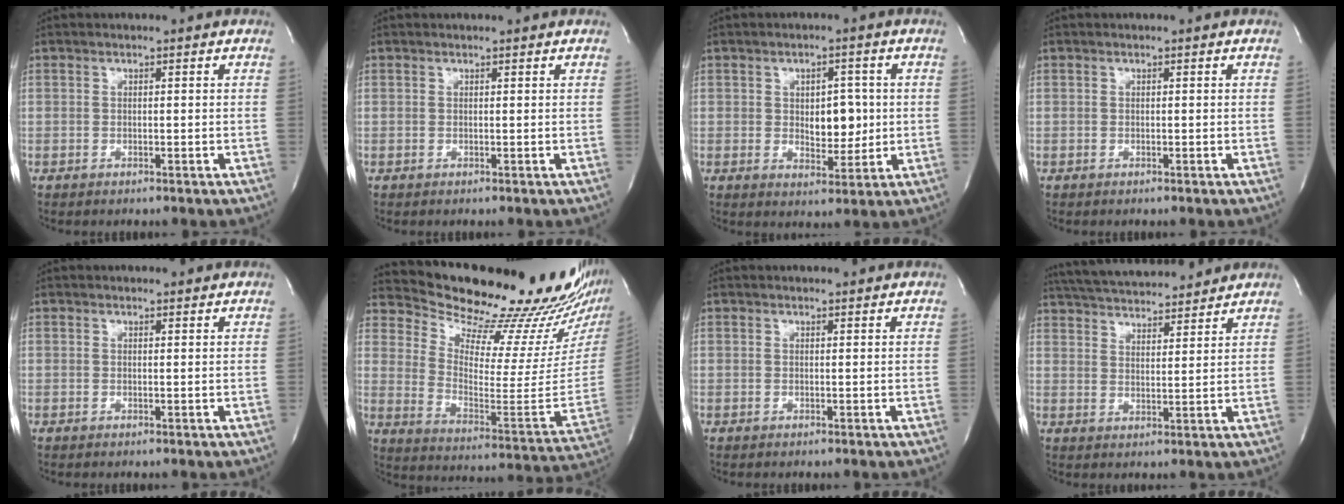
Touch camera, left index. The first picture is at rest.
{"total": 1.0, "force": [1.0, 0.0, 0.1], "torque": [-0.003, 0.009, 0.009]}
{"total": 5.1, "force": [0.1, 2.9, 4.2], "torque": [-0.050, -0.003, 0.005]}
{"total": 0.0}
{"total": 0.7, "force": [0.6, 0.1, -0.3], "torque": [-0.004, -0.004, 0.003]}
{"total": 24.6, "force": [22.3, 1.8, 10.3], "torque": [-0.157, -0.106, 0.301]}
{"total": 1.6, "force": [1.5, 0.1, 0.1], "torque": [-0.003, 0.006, 0.014]}
{"total": 15.3, "force": [14.1, 2.5, 5.3], "torque": [-0.095, 0.029, 0.215]}